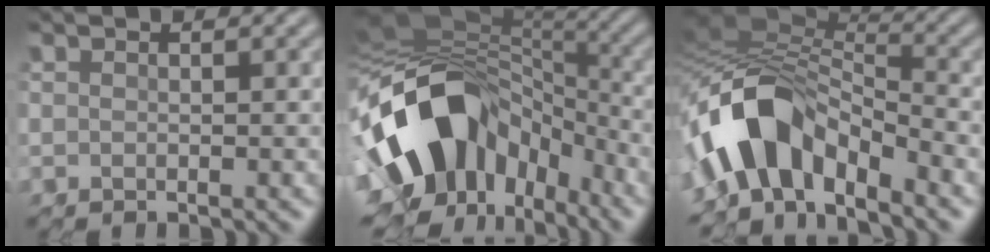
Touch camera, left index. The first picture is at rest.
{"total": 13.5, "force": [-5.1, 9.5, 8.2], "torque": [-0.150, 0.000, -0.091]}
{"total": 8.1, "force": [-4.5, 4.1, 5.4], "torque": [-0.093, 0.013, -0.087]}